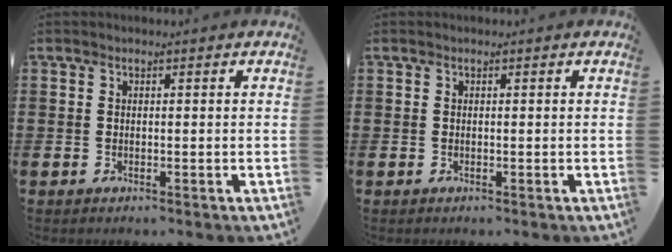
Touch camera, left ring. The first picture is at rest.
{"total": 0.0}